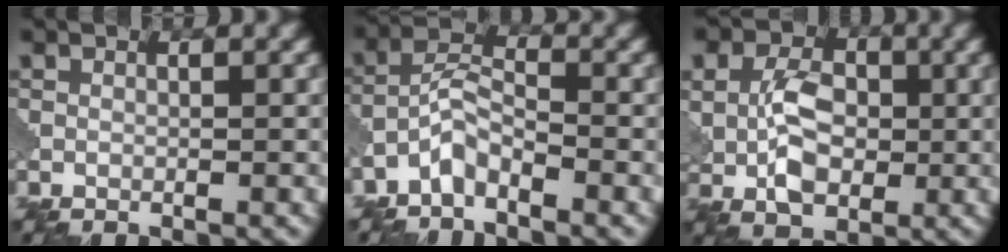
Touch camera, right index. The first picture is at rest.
{"total": 3.0, "force": [-2.2, 0.9, 1.7], "torque": [-0.036, 0.015, -0.055]}
{"total": 6.0, "force": [0.1, 4.3, 4.1], "torque": [-0.075, 0.003, -0.002]}